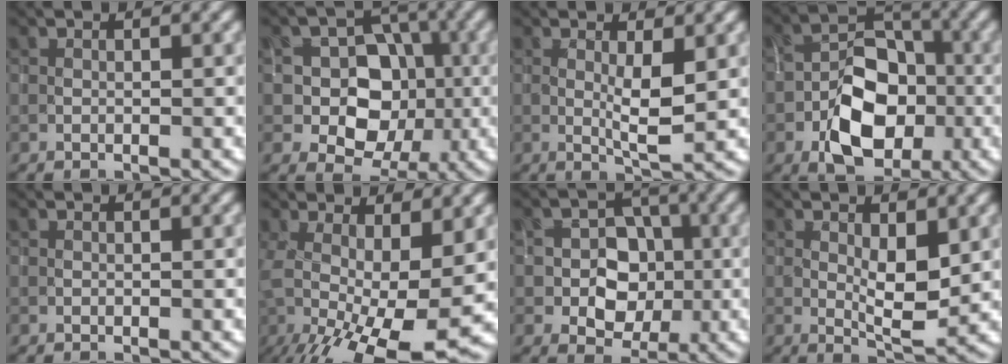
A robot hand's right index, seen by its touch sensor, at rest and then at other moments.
{"total": 8.3, "force": [-0.7, 6.8, 4.6], "torque": [-0.046, 0.019, -0.036]}
{"total": 3.1, "force": [0.4, 0.6, 3.0], "torque": [-0.057, -0.006, 0.010]}
{"total": 8.0, "force": [-2.8, 5.1, 5.4], "torque": [-0.078, 0.001, -0.047]}
{"total": 0.0}
{"total": 13.9, "force": [-3.2, 5.1, 12.5], "torque": [-0.224, -0.031, -0.034]}
{"total": 5.8, "force": [-0.8, 4.7, 3.4], "torque": [-0.019, 0.002, -0.032]}
{"total": 3.9, "force": [0.5, 1.6, 3.5], "torque": [-0.064, -0.007, 0.015]}